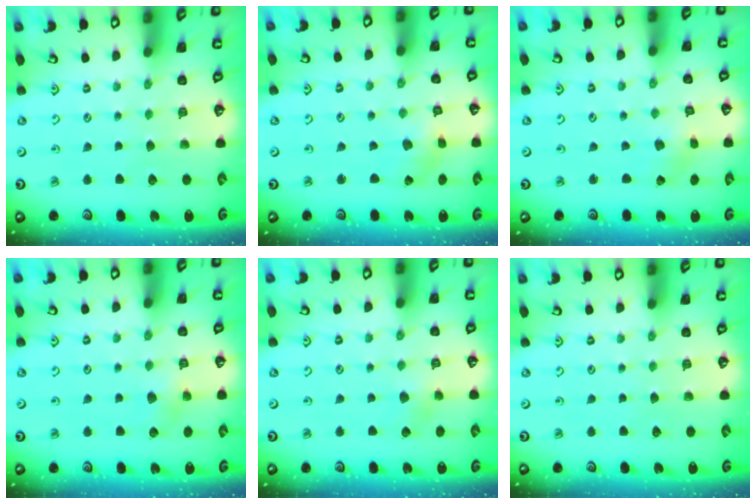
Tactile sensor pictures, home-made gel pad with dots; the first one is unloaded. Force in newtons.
{"total": 0.9, "press": 0.8, "slide": 0.2}
{"total": 1.2, "press": 1.1, "slide": 0.2}
{"total": 4.8, "press": 4.8, "slide": 0.5}
{"total": 3.1, "press": 3.1, "slide": 0.5}
{"total": 0.0}